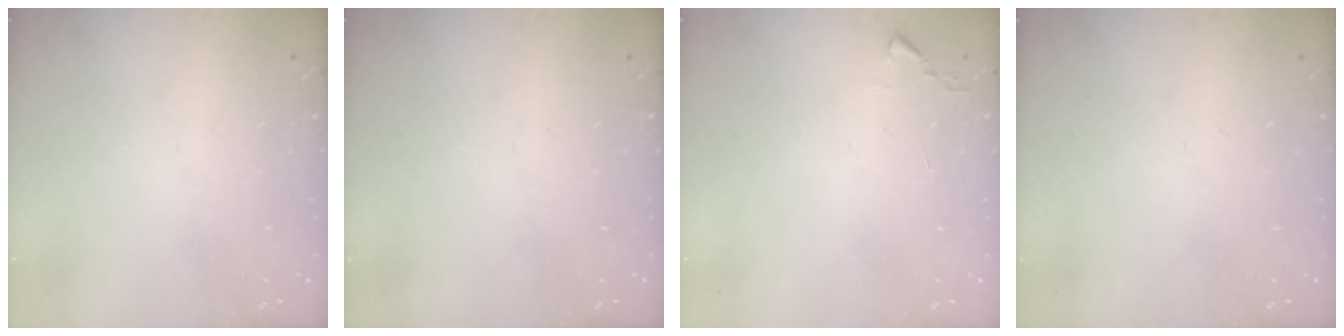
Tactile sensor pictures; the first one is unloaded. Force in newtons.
{"total": 0.0}
{"total": 2.4, "press": 2.4, "slide": 0.3}
{"total": 0.0}